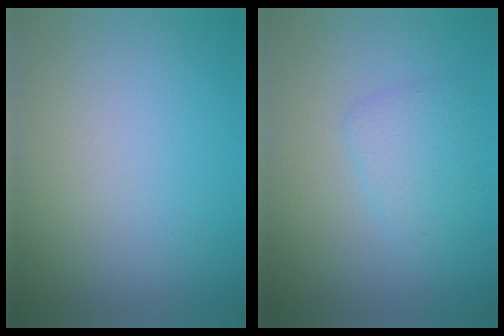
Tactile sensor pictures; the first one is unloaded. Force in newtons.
{"total": 2.1, "press": 2.1, "slide": 0.0}